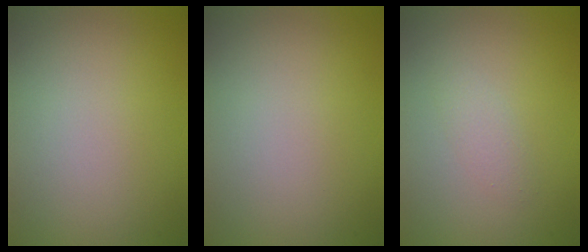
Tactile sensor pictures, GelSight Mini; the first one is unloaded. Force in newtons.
{"total": 0.0}
{"total": 1.2, "press": 1.2, "slide": 0.0}